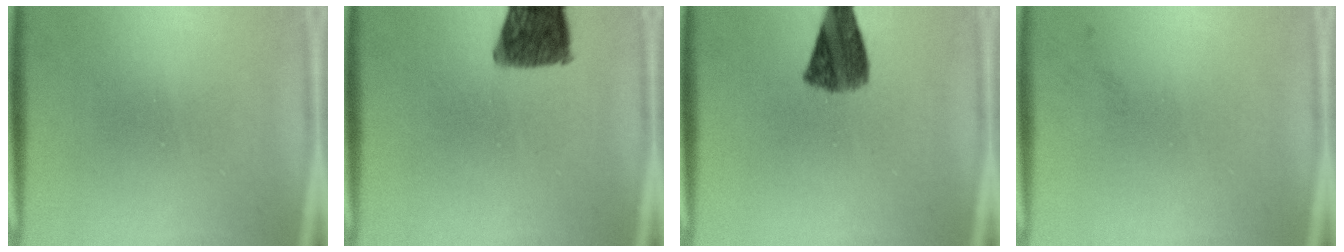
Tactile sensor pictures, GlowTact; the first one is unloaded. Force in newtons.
{"total": 10.0}
{"total": 7.6}
{"total": 1.1}